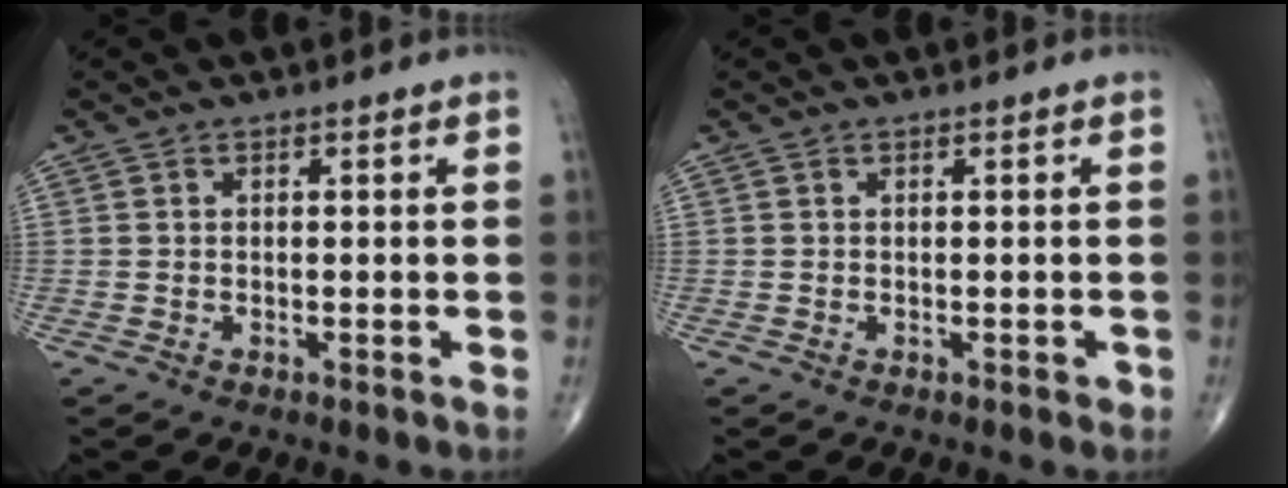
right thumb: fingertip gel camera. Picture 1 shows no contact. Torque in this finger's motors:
{"motor_torque": [0.05, 0.15, 0.05, 0.05, 0.04]}